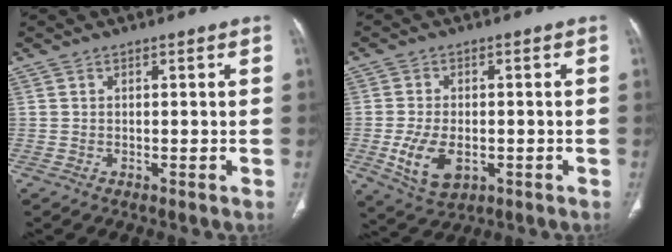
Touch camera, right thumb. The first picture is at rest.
{"total": 8.3, "force": [-2.1, 5.0, 6.3], "torque": [-0.116, -0.003, -0.027]}